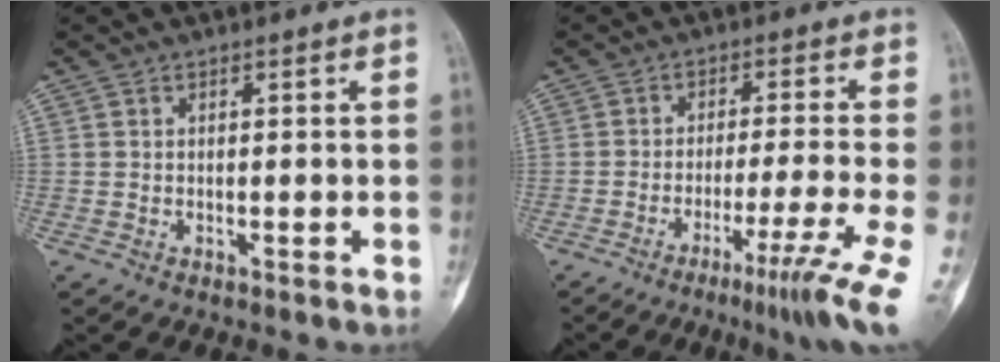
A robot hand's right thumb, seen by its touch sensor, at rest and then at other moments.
{"total": 9.8, "force": [-4.6, -1.1, 8.5], "torque": [-0.142, 0.001, -0.073]}